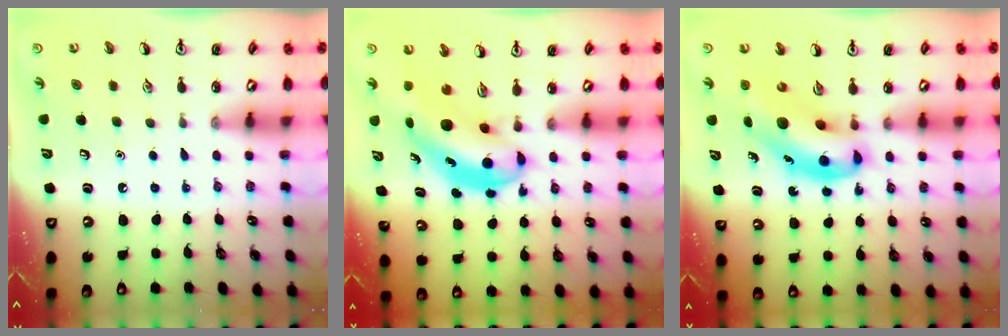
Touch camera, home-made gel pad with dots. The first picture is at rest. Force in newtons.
{"total": 6.2, "press": 6.0, "slide": 1.7}
{"total": 9.8, "press": 9.4, "slide": 2.7}